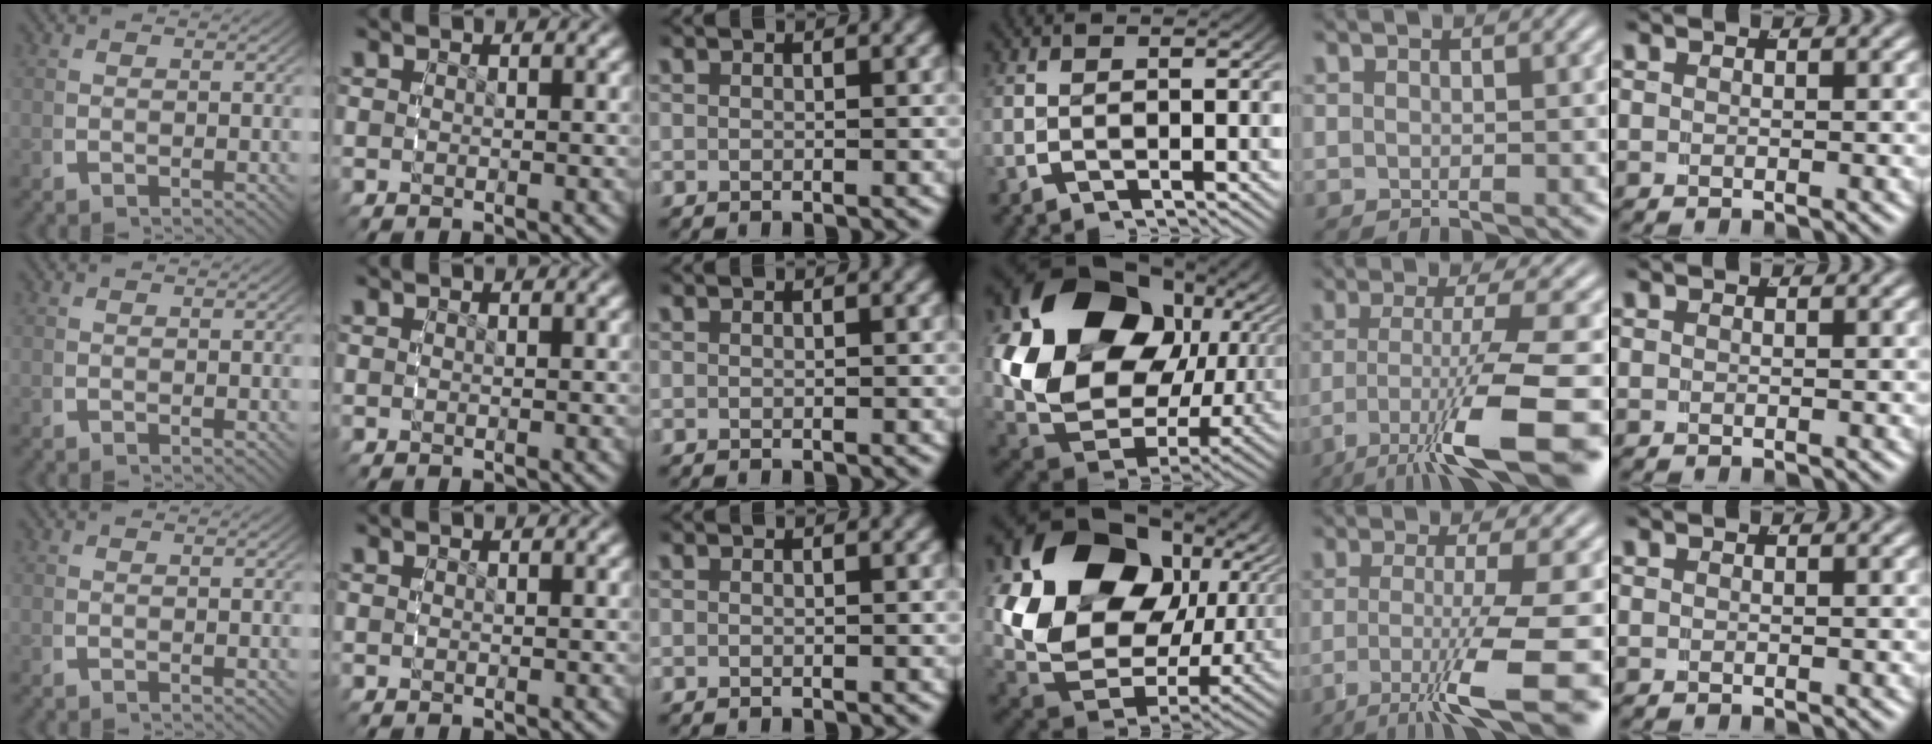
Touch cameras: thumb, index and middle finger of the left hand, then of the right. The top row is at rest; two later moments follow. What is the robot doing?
{"motion": "grasp_and_lifting", "object": "ethernet cable"}